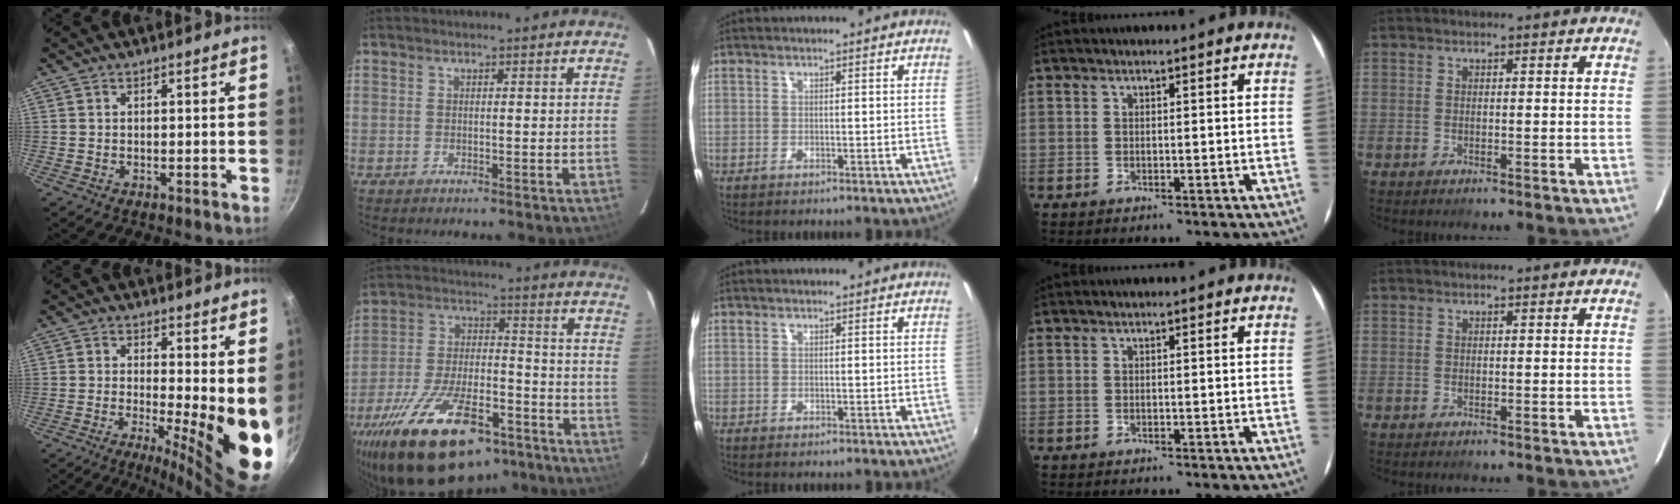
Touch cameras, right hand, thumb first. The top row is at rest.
{"thumb": {"total": 12.9, "force": [-0.5, 3.5, 12.4], "torque": [-0.152, -0.026, -0.006]}, "index": {"total": 26.3, "force": [-18.0, 11.0, 15.8], "torque": [-0.302, -0.021, -0.273]}, "middle": {"total": 0.8, "force": [0.2, -0.8, -0.3], "torque": [0.007, -0.005, 0.001]}}